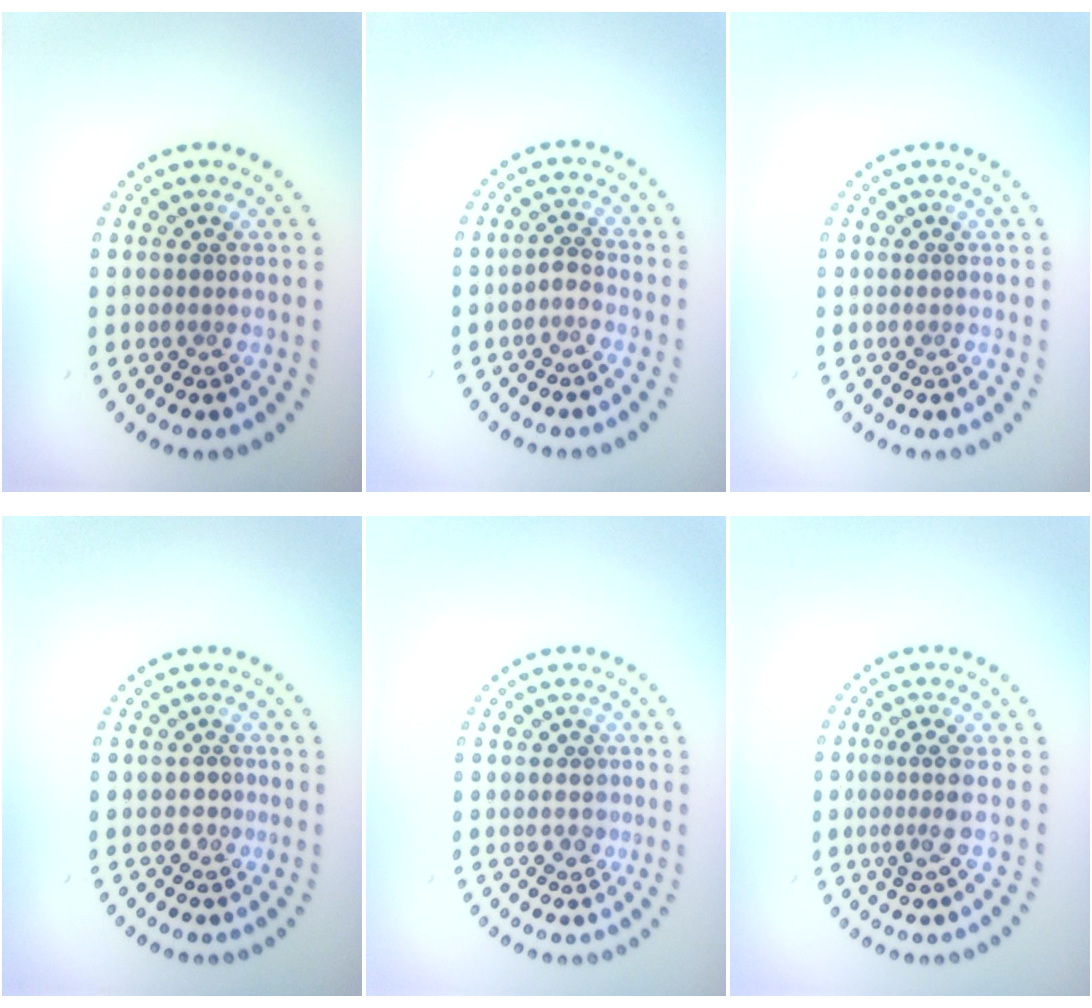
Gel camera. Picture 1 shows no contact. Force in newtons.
{"total": 1.3, "press": 1.0, "slide": 0.8}
{"total": 0.0}
{"total": 1.0, "press": 0.8, "slide": 0.6}
{"total": 1.4, "press": 1.2, "slide": 0.6}
{"total": 2.3, "press": 1.7, "slide": 1.5}